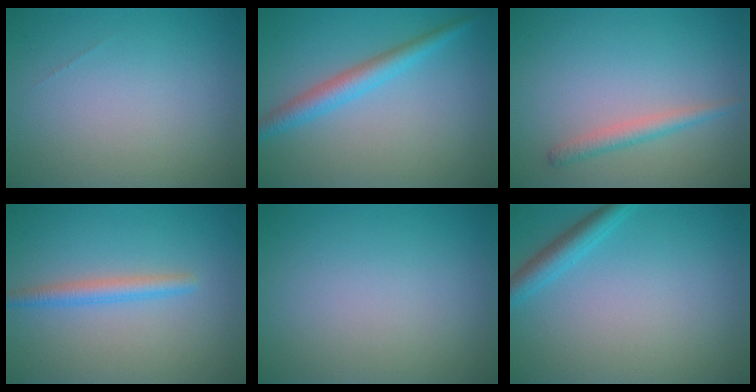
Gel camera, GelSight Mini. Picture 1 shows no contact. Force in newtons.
{"total": 3.0, "press": 3.0, "slide": 0.2}
{"total": 1.8, "press": 1.8, "slide": 0.1}
{"total": 2.1, "press": 2.1, "slide": 0.2}
{"total": 0.0}
{"total": 2.5, "press": 2.4, "slide": 0.1}